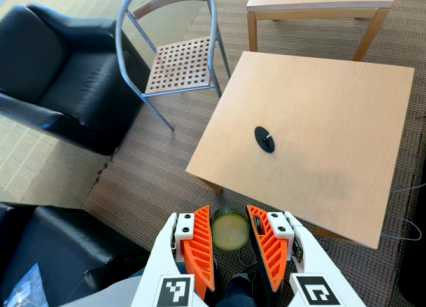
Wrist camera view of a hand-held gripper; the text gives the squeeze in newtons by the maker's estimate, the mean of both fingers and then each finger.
{"total": 9.7, "left": 10.0, "right": 9.4}